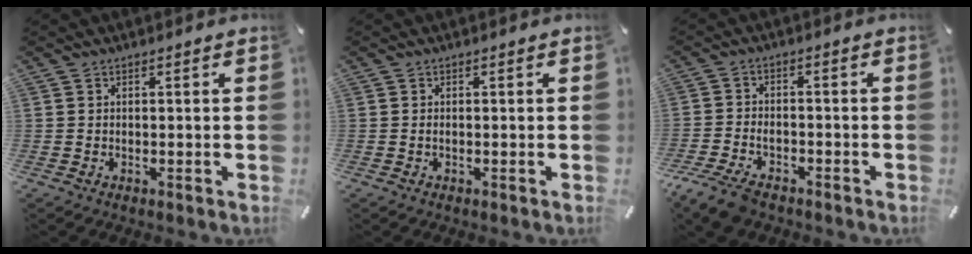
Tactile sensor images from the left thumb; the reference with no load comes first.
{"total": 0.8, "force": [-0.2, 0.3, 0.7], "torque": [-0.015, -0.001, -0.003]}
{"total": 5.9, "force": [-4.0, 3.1, 3.1], "torque": [-0.072, 0.014, -0.077]}